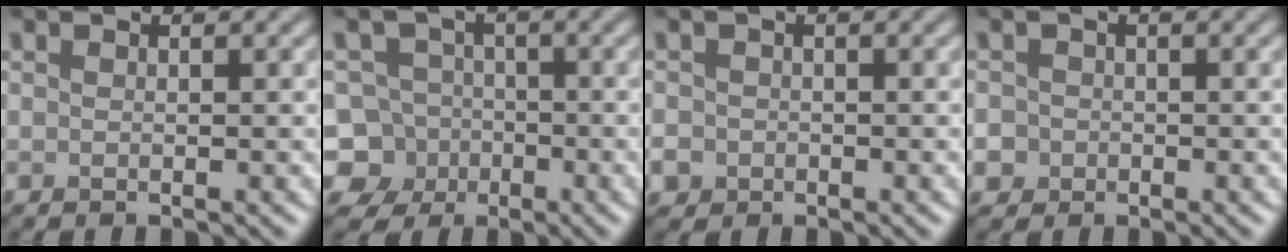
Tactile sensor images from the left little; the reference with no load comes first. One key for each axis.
{"total": 8.4, "fx": -3.9, "fy": 7.3, "fz": 1.4, "tx": -0.019, "ty": -0.007, "tz": -0.094}
{"total": 3.3, "fx": -1.7, "fy": 2.7, "fz": 0.8, "tx": -0.008, "ty": -0.012, "tz": -0.030}
{"total": 3.5, "fx": -1.4, "fy": 3.2, "fz": 0.7, "tx": 0.006, "ty": -0.001, "tz": -0.038}